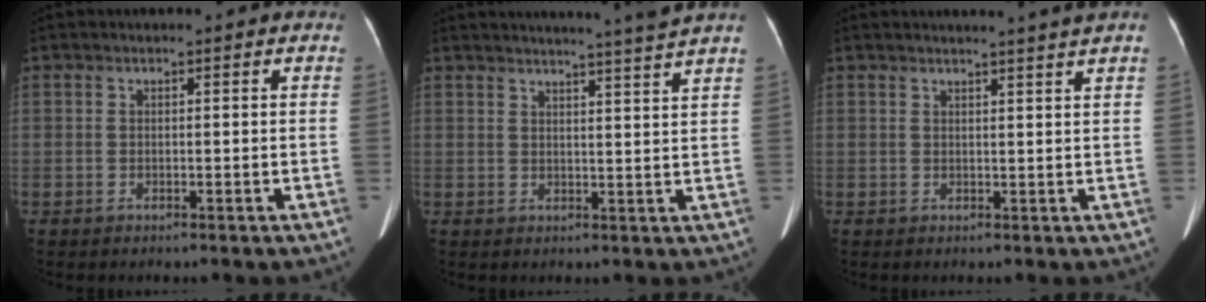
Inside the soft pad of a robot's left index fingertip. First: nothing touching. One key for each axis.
{"total": 8.7, "fx": 7.8, "fy": -2.3, "fz": 2.8, "tx": -0.036, "ty": -0.024, "tz": 0.091}
{"total": 4.0, "fx": 3.5, "fy": -1.1, "fz": 1.6, "tx": -0.020, "ty": 0.001, "tz": 0.036}